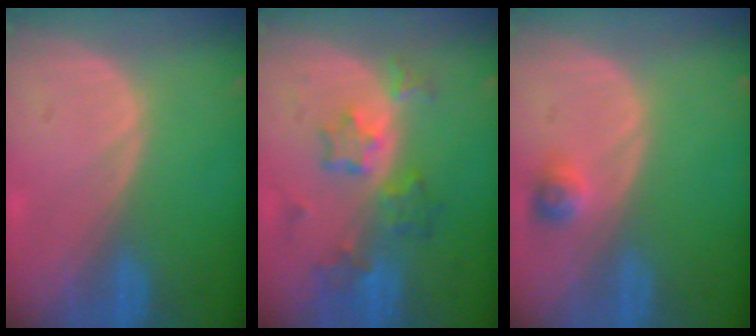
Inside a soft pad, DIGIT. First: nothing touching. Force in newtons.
{"total": 7.3, "press": 6.5, "slide": 3.5}
{"total": 2.2, "press": 2.2, "slide": 0.2}